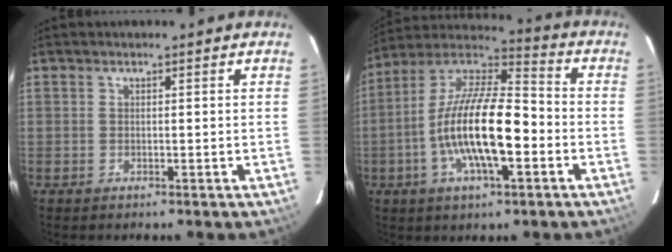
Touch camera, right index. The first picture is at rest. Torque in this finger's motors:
{"motor_torque": [0.94, -0.28, 1.06, 0.21]}